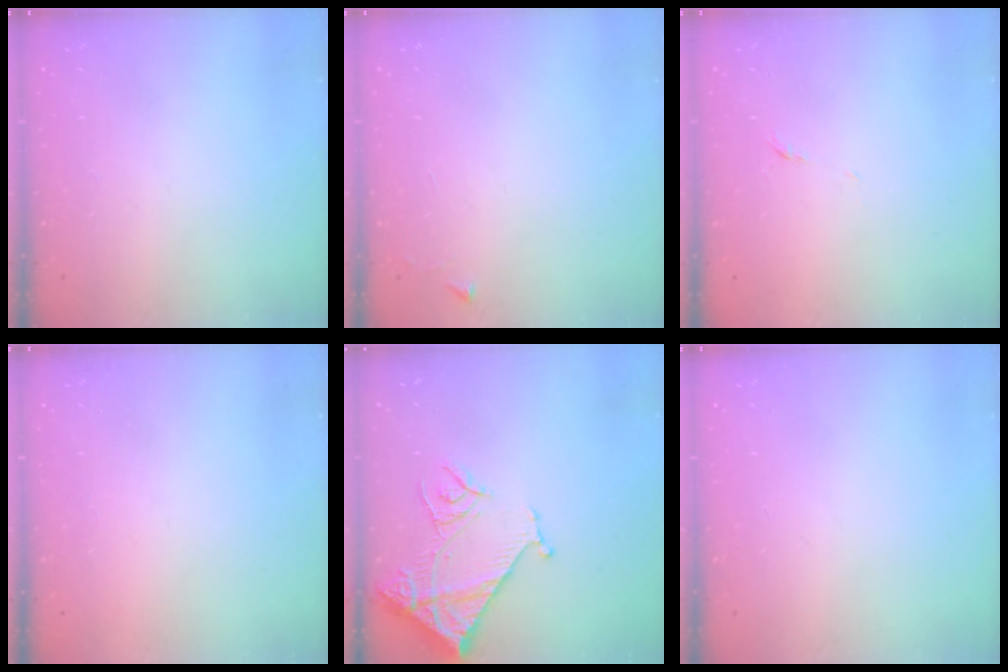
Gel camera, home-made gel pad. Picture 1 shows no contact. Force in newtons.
{"total": 2.3, "press": 2.3, "slide": 0.4}
{"total": 3.9, "press": 3.8, "slide": 0.9}
{"total": 1.5, "press": 1.5, "slide": 0.1}
{"total": 13.0, "press": 13.0, "slide": 1.1}
{"total": 0.0}